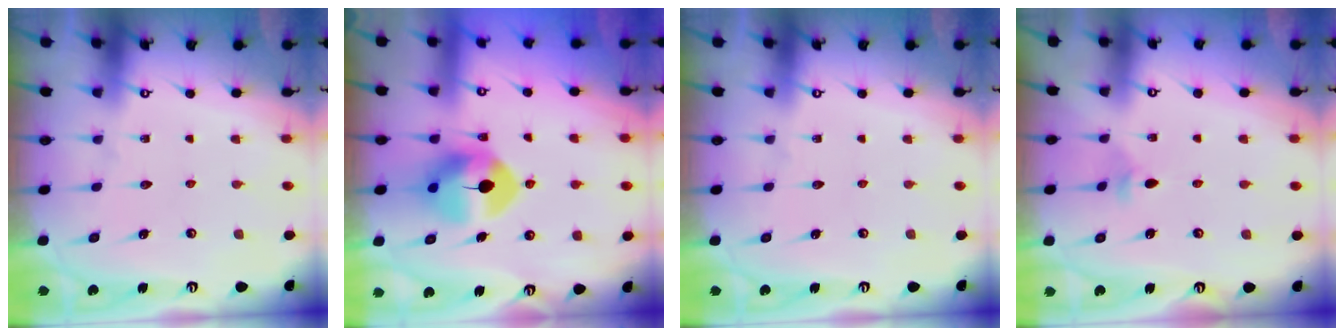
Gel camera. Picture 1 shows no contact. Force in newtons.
{"total": 10.5, "press": 10.4, "slide": 1.5}
{"total": 0.0}
{"total": 3.2, "press": 3.1, "slide": 0.6}